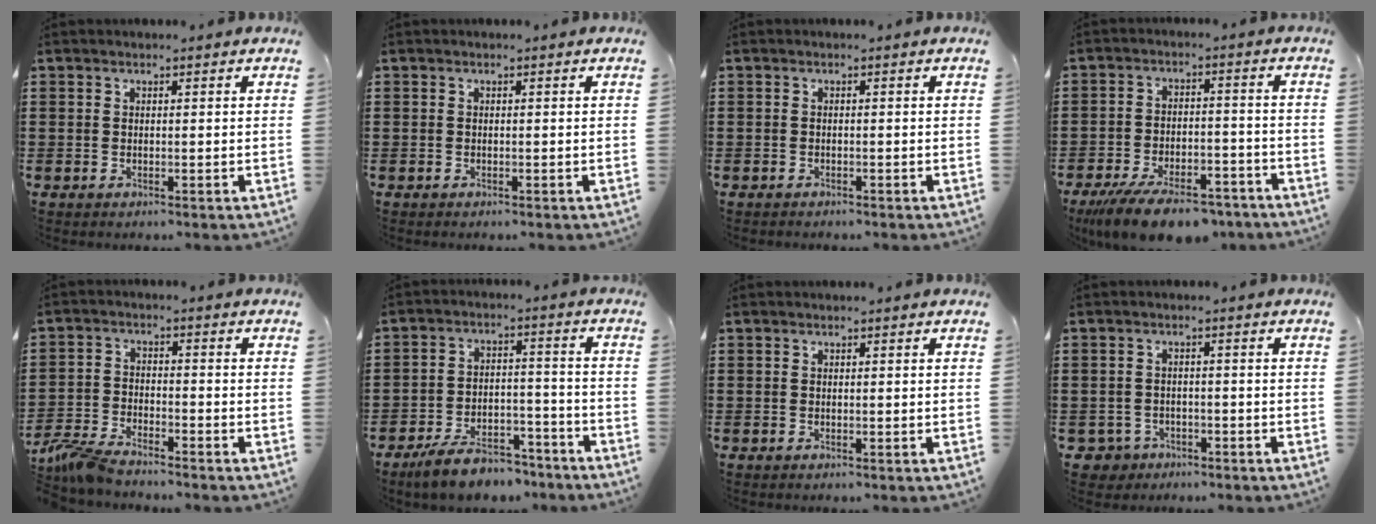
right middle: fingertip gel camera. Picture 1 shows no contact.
{"total": 0.0}
{"total": 0.6, "force": [-0.6, 0.1, 0.1], "torque": [-0.004, -0.003, -0.011]}
{"total": 9.4, "force": [-7.7, 2.2, 4.9], "torque": [-0.097, 0.010, -0.145]}
{"total": 5.0, "force": [-4.6, 0.6, 1.9], "torque": [-0.067, -0.012, -0.099]}
{"total": 7.4, "force": [-6.6, 1.9, 2.5], "torque": [-0.044, 0.017, -0.125]}
{"total": 0.0}
{"total": 2.4, "force": [-2.0, 1.3, 0.2], "torque": [-0.020, -0.004, -0.046]}